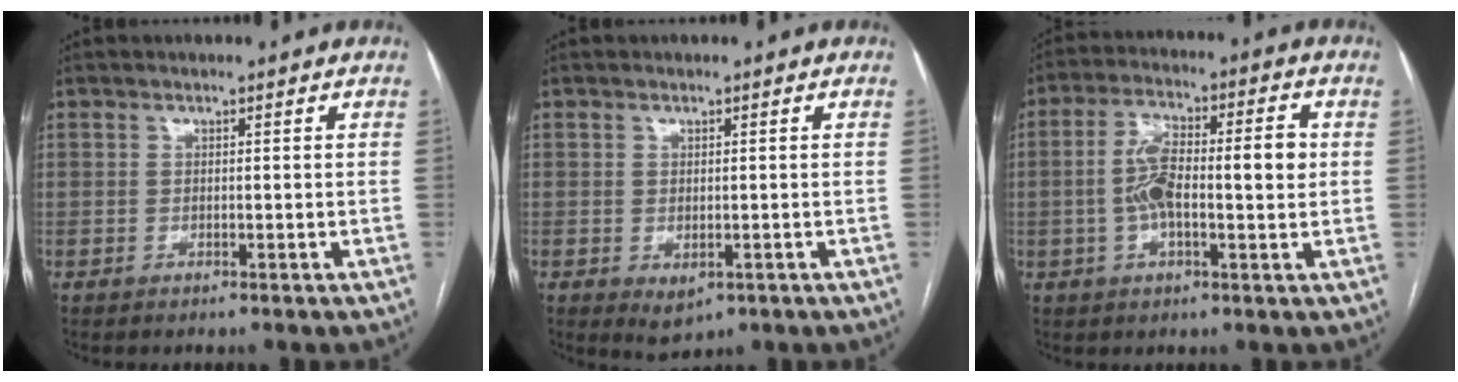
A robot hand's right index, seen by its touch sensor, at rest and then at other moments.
{"total": 2.8, "force": [-0.9, 1.7, 2.1], "torque": [-0.030, -0.005, -0.001]}
{"total": 10.6, "force": [0.3, 3.1, 10.1], "torque": [-0.189, 0.031, 0.006]}